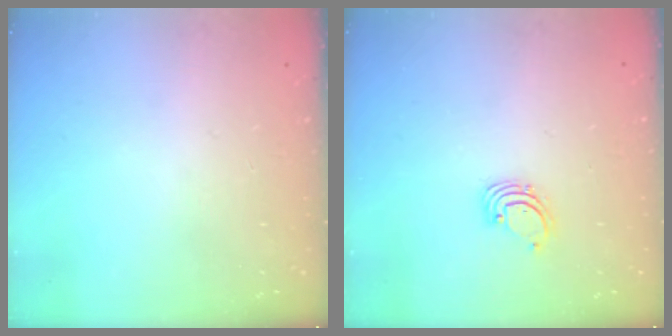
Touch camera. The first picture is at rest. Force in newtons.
{"total": 1.4, "press": 1.4, "slide": 0.1}